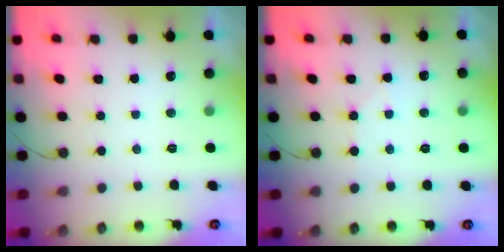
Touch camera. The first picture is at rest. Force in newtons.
{"total": 3.7, "press": 3.6, "slide": 0.7}